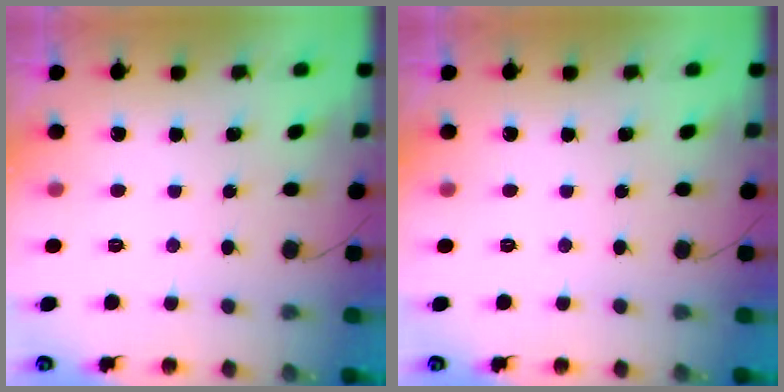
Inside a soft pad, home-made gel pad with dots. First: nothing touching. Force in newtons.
{"total": 0.0}